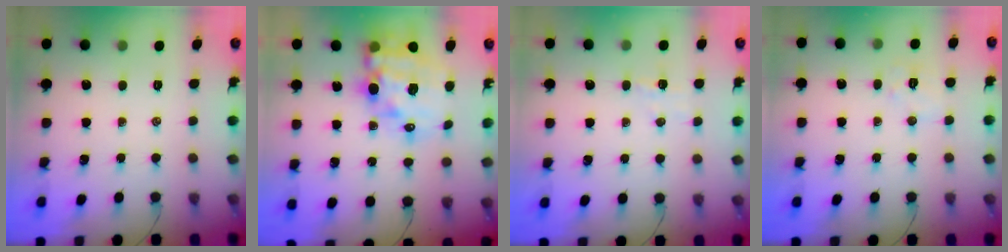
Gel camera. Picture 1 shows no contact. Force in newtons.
{"total": 16.0, "press": 15.4, "slide": 4.1}
{"total": 2.5, "press": 2.4, "slide": 0.7}
{"total": 5.9, "press": 5.8, "slide": 0.9}